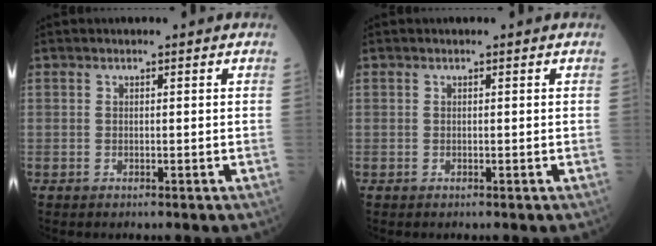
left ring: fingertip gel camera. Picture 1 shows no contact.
{"total": 0.0}